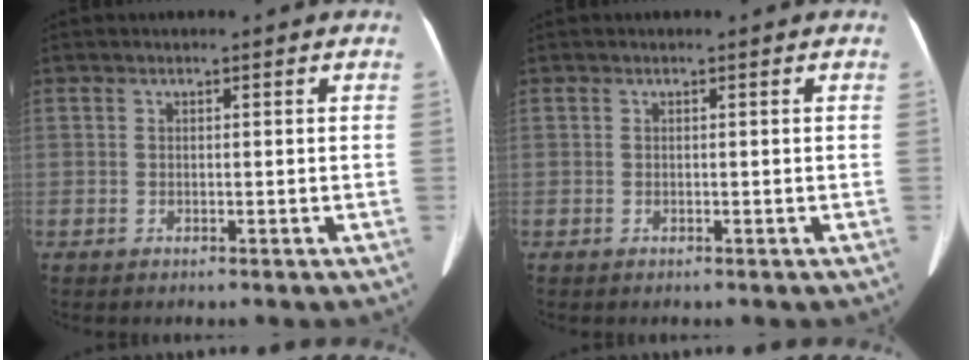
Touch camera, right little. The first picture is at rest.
{"total": 0.0}